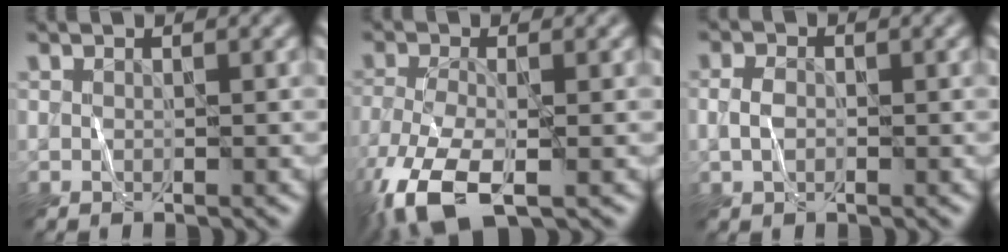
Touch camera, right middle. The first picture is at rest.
{"total": 7.7, "force": [-4.1, 3.0, 5.8], "torque": [-0.139, -0.019, -0.085]}
{"total": 1.7, "force": [0.0, 1.2, 1.2], "torque": [-0.027, 0.003, -0.003]}